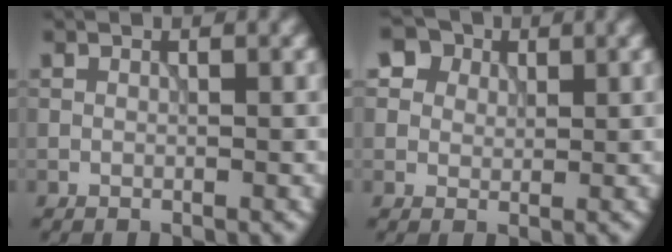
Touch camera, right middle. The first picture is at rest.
{"total": 6.4, "force": [3.9, 4.4, 2.5], "torque": [-0.062, 0.004, 0.058]}